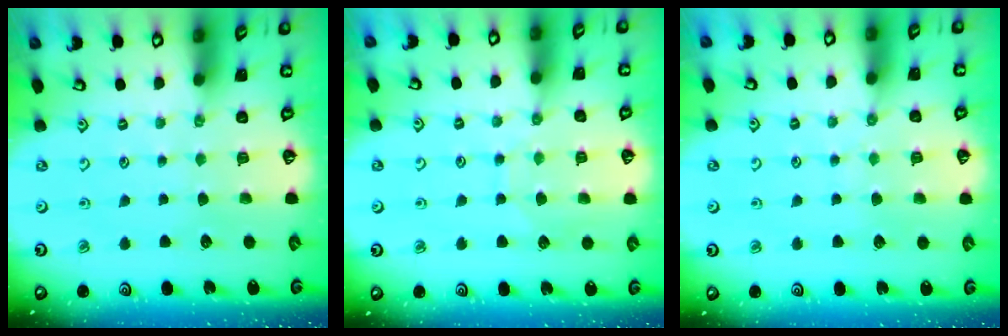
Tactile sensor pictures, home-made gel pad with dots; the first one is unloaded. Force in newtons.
{"total": 7.9, "press": 7.8, "slide": 0.5}
{"total": 5.0, "press": 5.0, "slide": 0.5}